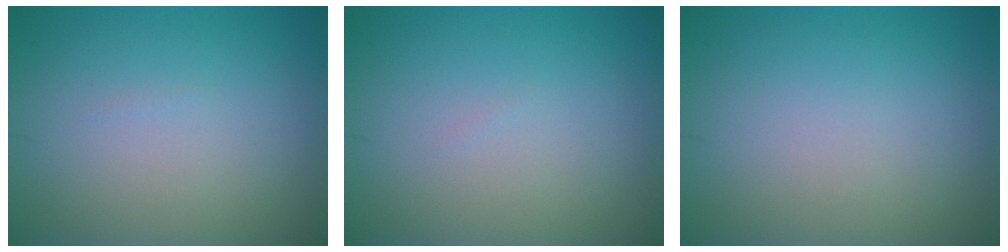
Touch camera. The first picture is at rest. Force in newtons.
{"total": 0.0}
{"total": 0.0}